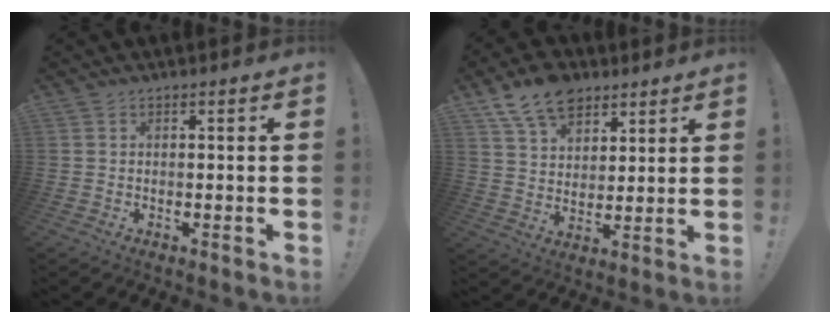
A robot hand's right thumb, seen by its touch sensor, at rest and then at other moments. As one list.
[{"total": 12.7, "force": [8.4, 8.0, 5.2], "torque": [-0.085, -0.044, 0.161]}]